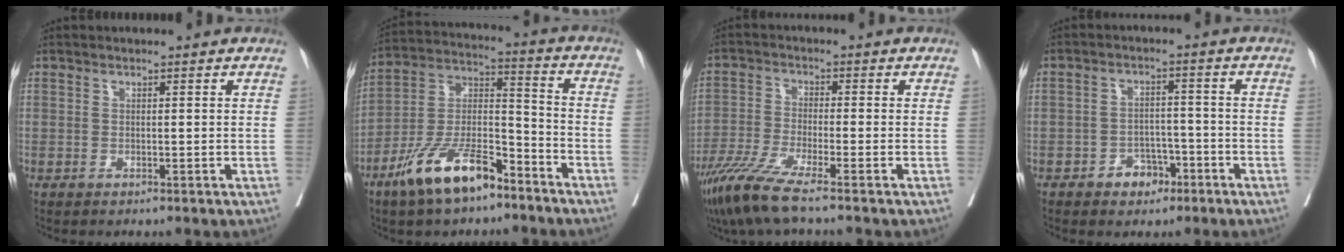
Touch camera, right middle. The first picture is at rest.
{"total": 13.6, "force": [-9.3, 4.3, 8.9], "torque": [-0.178, 0.003, -0.176]}
{"total": 7.6, "force": [-5.6, -0.4, 5.1], "torque": [-0.105, -0.028, -0.113]}
{"total": 4.3, "force": [-2.6, 3.0, 1.8], "torque": [-0.018, 0.011, -0.037]}